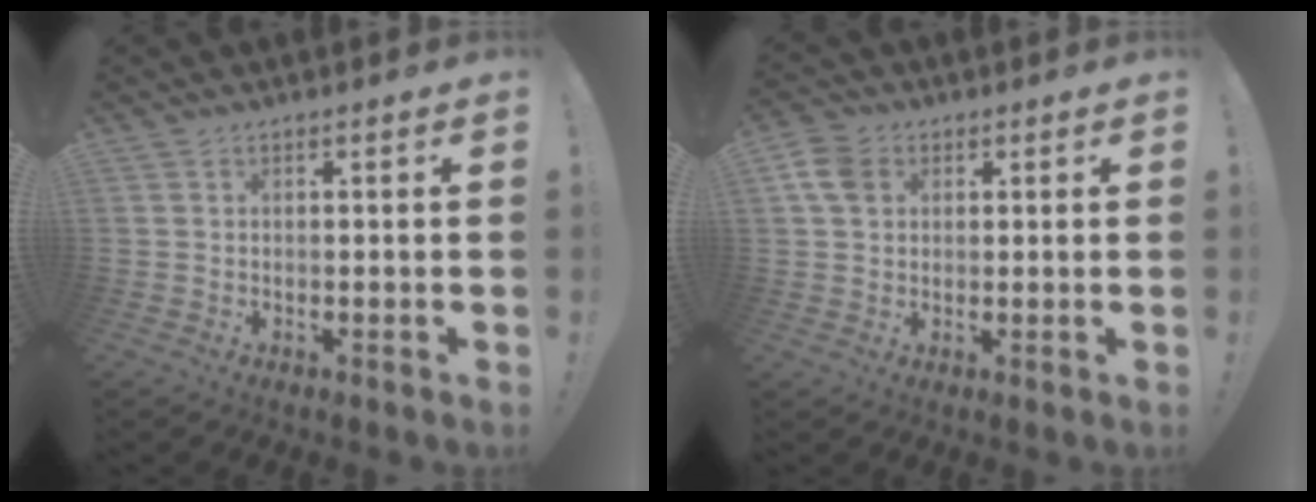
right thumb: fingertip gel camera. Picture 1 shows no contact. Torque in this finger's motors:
{"motor_torque": [0.12, -0.26, 0.20, 0.16, -0.04]}